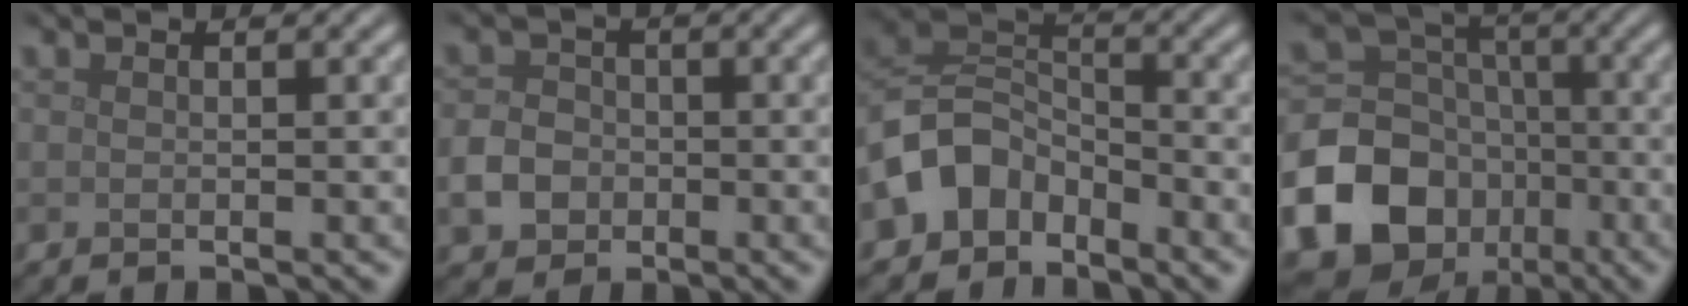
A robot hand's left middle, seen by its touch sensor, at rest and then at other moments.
{"total": 3.1, "force": [-1.0, 2.7, 1.3], "torque": [-0.023, 0.003, -0.023]}
{"total": 5.5, "force": [-3.2, 3.9, 2.0], "torque": [-0.028, 0.007, -0.076]}
{"total": 15.3, "force": [-6.3, 12.9, 5.3], "torque": [-0.131, -0.049, -0.128]}